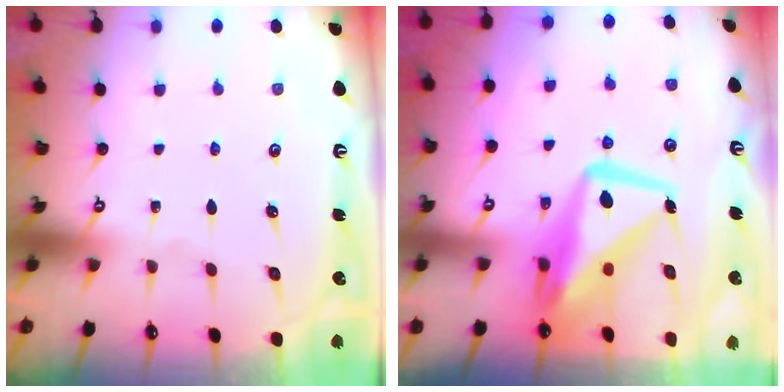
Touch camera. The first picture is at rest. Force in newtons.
{"total": 13.6, "press": 13.5, "slide": 1.4}